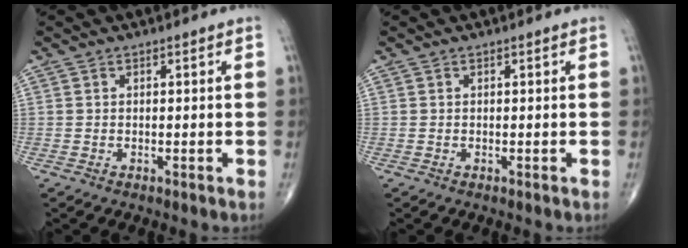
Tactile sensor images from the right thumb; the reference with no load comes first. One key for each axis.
{"total": 0.0}